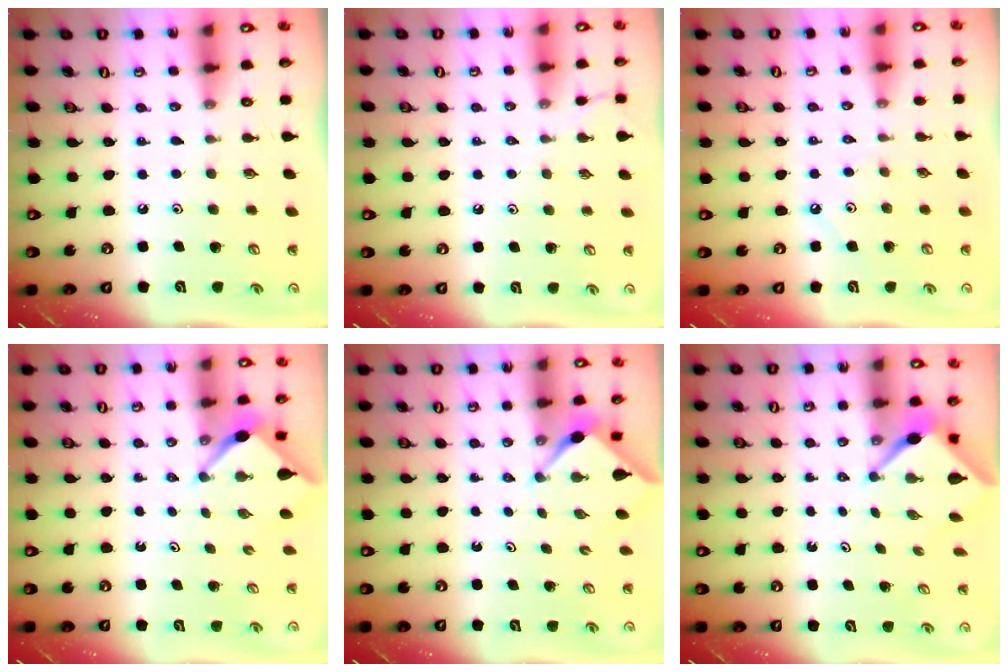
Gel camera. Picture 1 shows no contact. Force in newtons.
{"total": 1.8, "press": 1.8, "slide": 0.4}
{"total": 2.2, "press": 2.2, "slide": 0.3}
{"total": 3.2, "press": 3.2, "slide": 0.3}
{"total": 2.9, "press": 2.9, "slide": 0.4}
{"total": 3.4, "press": 3.4, "slide": 0.2}